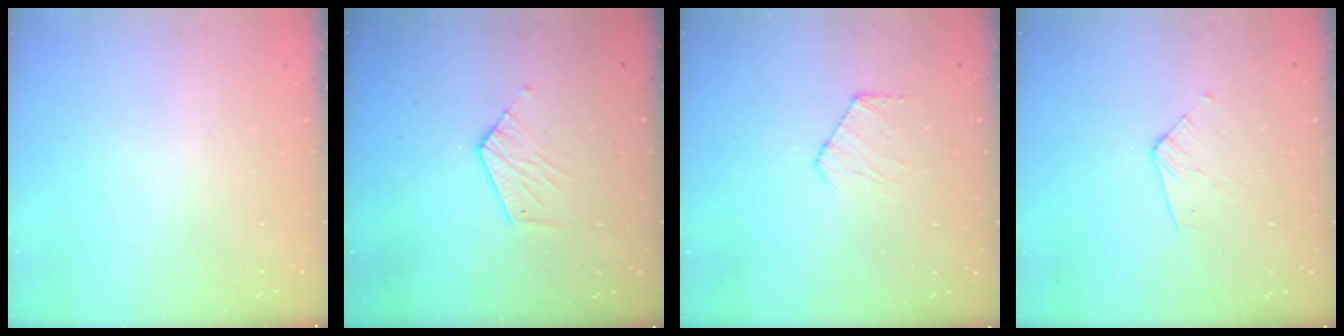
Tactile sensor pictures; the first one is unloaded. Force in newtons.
{"total": 6.4, "press": 6.4, "slide": 0.5}
{"total": 6.5, "press": 6.4, "slide": 0.6}
{"total": 3.6, "press": 3.5, "slide": 0.3}